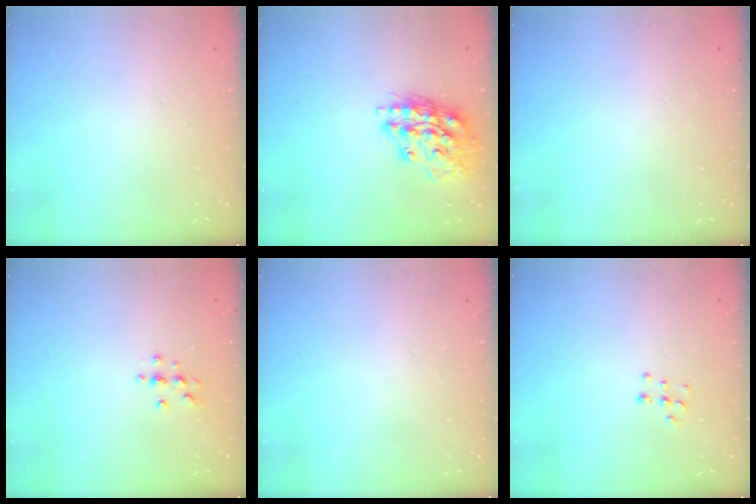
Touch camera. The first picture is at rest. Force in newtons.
{"total": 15.9, "press": 15.7, "slide": 2.2}
{"total": 0.0}
{"total": 4.0, "press": 3.9, "slide": 0.5}
{"total": 0.0}
{"total": 5.8, "press": 5.8, "slide": 0.4}